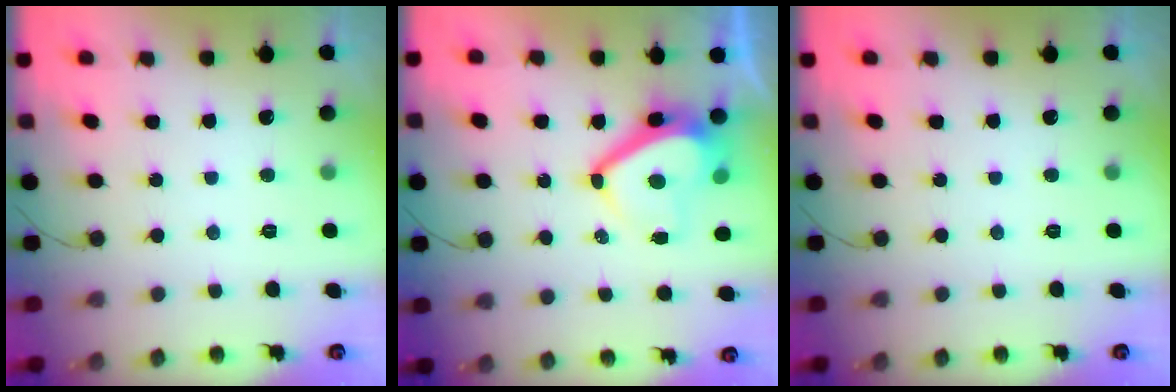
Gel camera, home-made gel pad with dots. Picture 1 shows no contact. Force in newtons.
{"total": 9.9, "press": 9.8, "slide": 1.2}
{"total": 0.0}